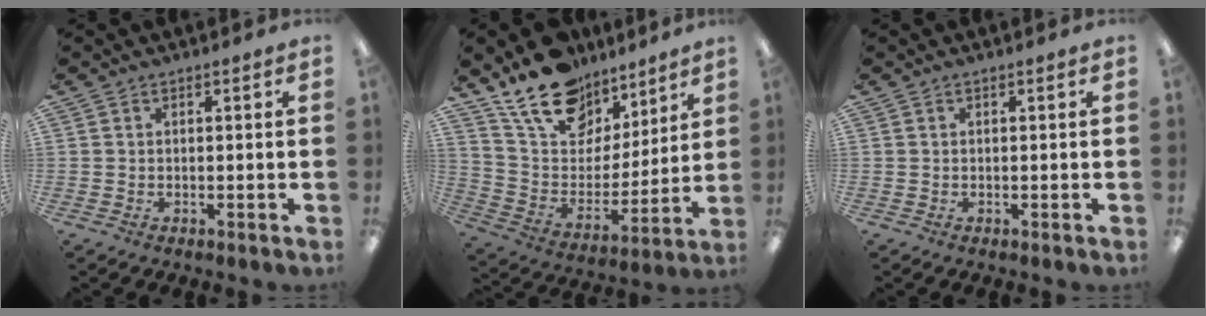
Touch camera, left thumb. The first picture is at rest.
{"total": 17.6, "force": [13.4, 9.6, 6.1], "torque": [-0.123, -0.088, 0.249]}
{"total": 0.0}